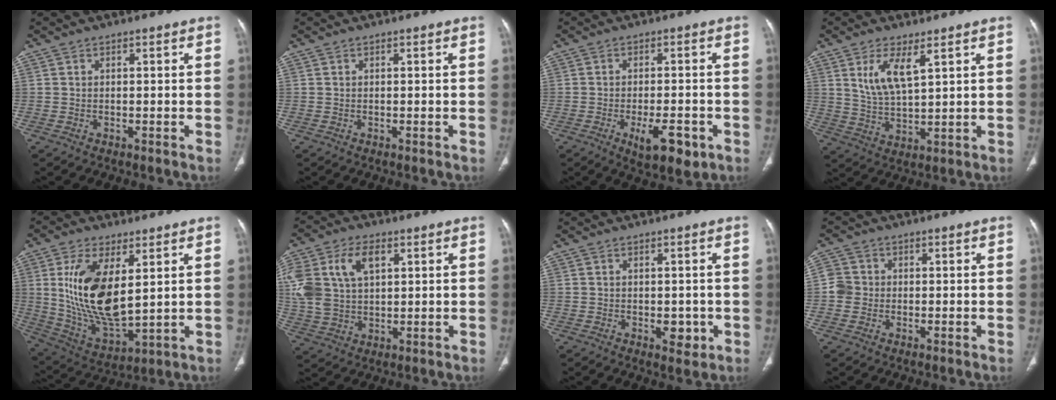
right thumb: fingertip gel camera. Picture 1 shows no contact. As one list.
[{"total": 0.0}, {"total": 8.1, "force": [-3.4, 3.1, 6.7], "torque": [-0.095, 0.003, -0.042]}, {"total": 7.7, "force": [3.7, 2.7, 6.2], "torque": [-0.118, -0.023, 0.083]}, {"total": 17.1, "force": [3.9, 7.9, 14.6], "torque": [-0.274, -0.026, 0.091]}, {"total": 14.8, "force": [4.5, 9.6, 10.4], "torque": [-0.228, 0.003, 0.091]}, {"total": 3.4, "force": [-0.8, 2.1, 2.6], "torque": [-0.017, -0.001, -0.005]}, {"total": 3.6, "force": [-0.4, 3.5, 1.0], "torque": [-0.003, 0.008, -0.014]}]